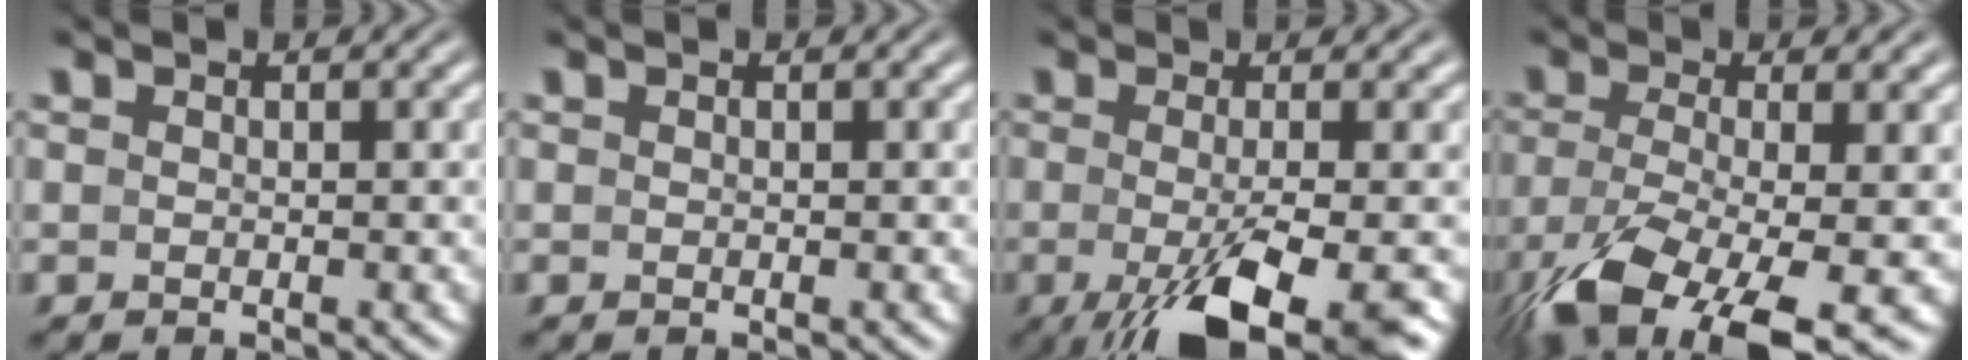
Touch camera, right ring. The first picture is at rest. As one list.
[{"total": 0.0}, {"total": 8.0, "force": [-4.2, 2.1, 6.5], "torque": [-0.114, -0.034, -0.048]}, {"total": 8.1, "force": [-4.1, 3.6, 6.1], "torque": [-0.129, -0.047, -0.041]}]